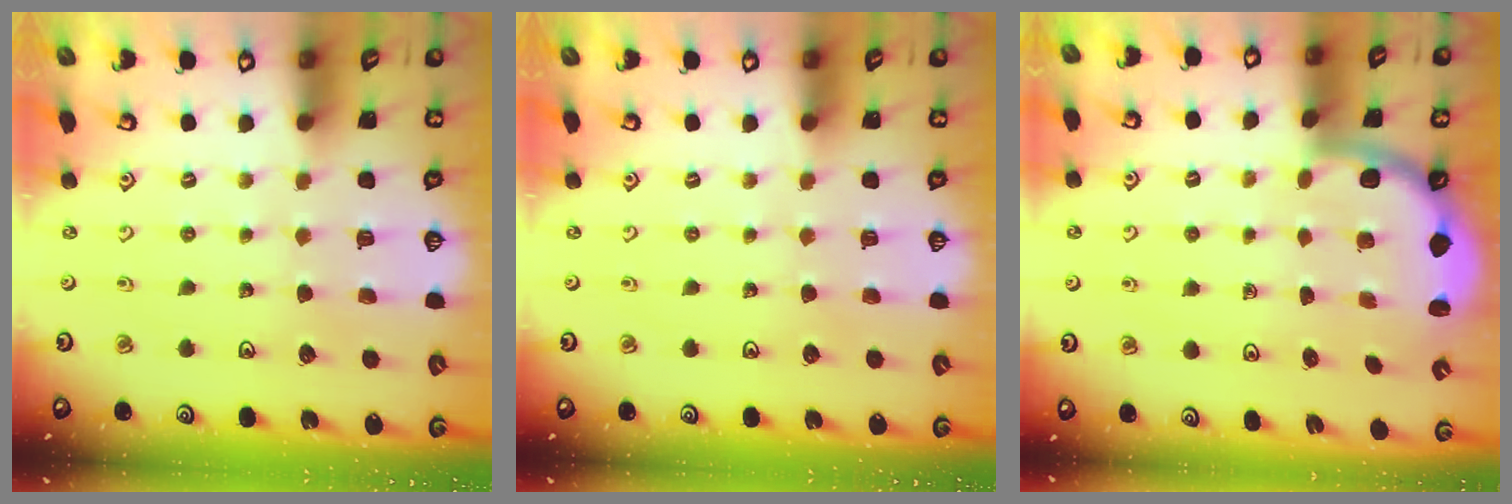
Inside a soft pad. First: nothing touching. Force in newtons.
{"total": 0.0}
{"total": 2.6, "press": 2.6, "slide": 0.3}